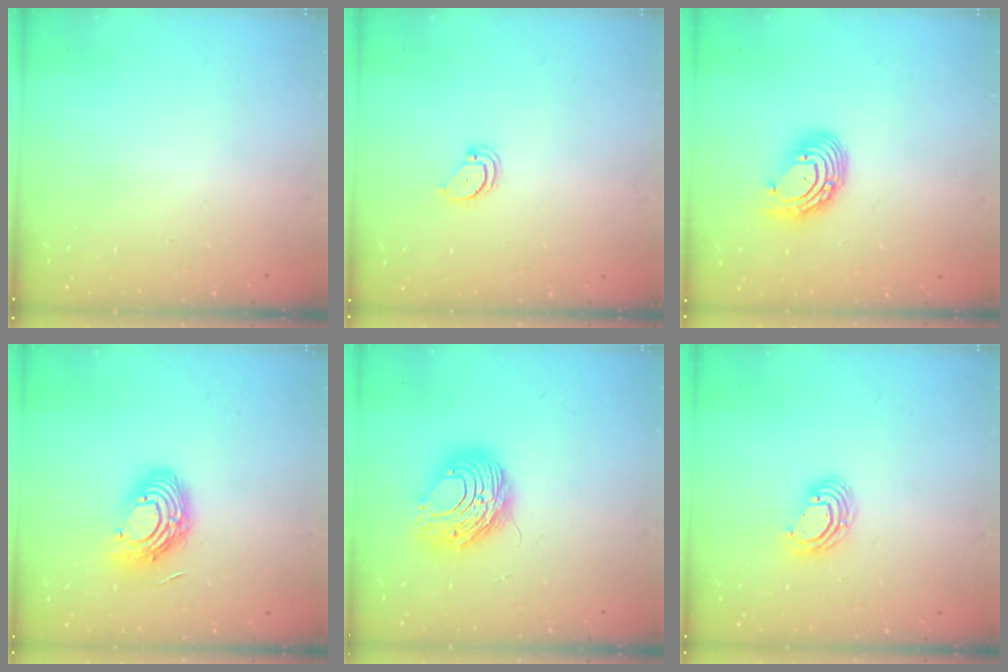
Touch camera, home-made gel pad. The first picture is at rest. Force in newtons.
{"total": 2.1, "press": 2.1, "slide": 0.1}
{"total": 9.4, "press": 9.3, "slide": 1.1}
{"total": 12.0, "press": 12.0, "slide": 1.1}
{"total": 9.7, "press": 9.7, "slide": 1.2}
{"total": 8.2, "press": 8.1, "slide": 1.4}